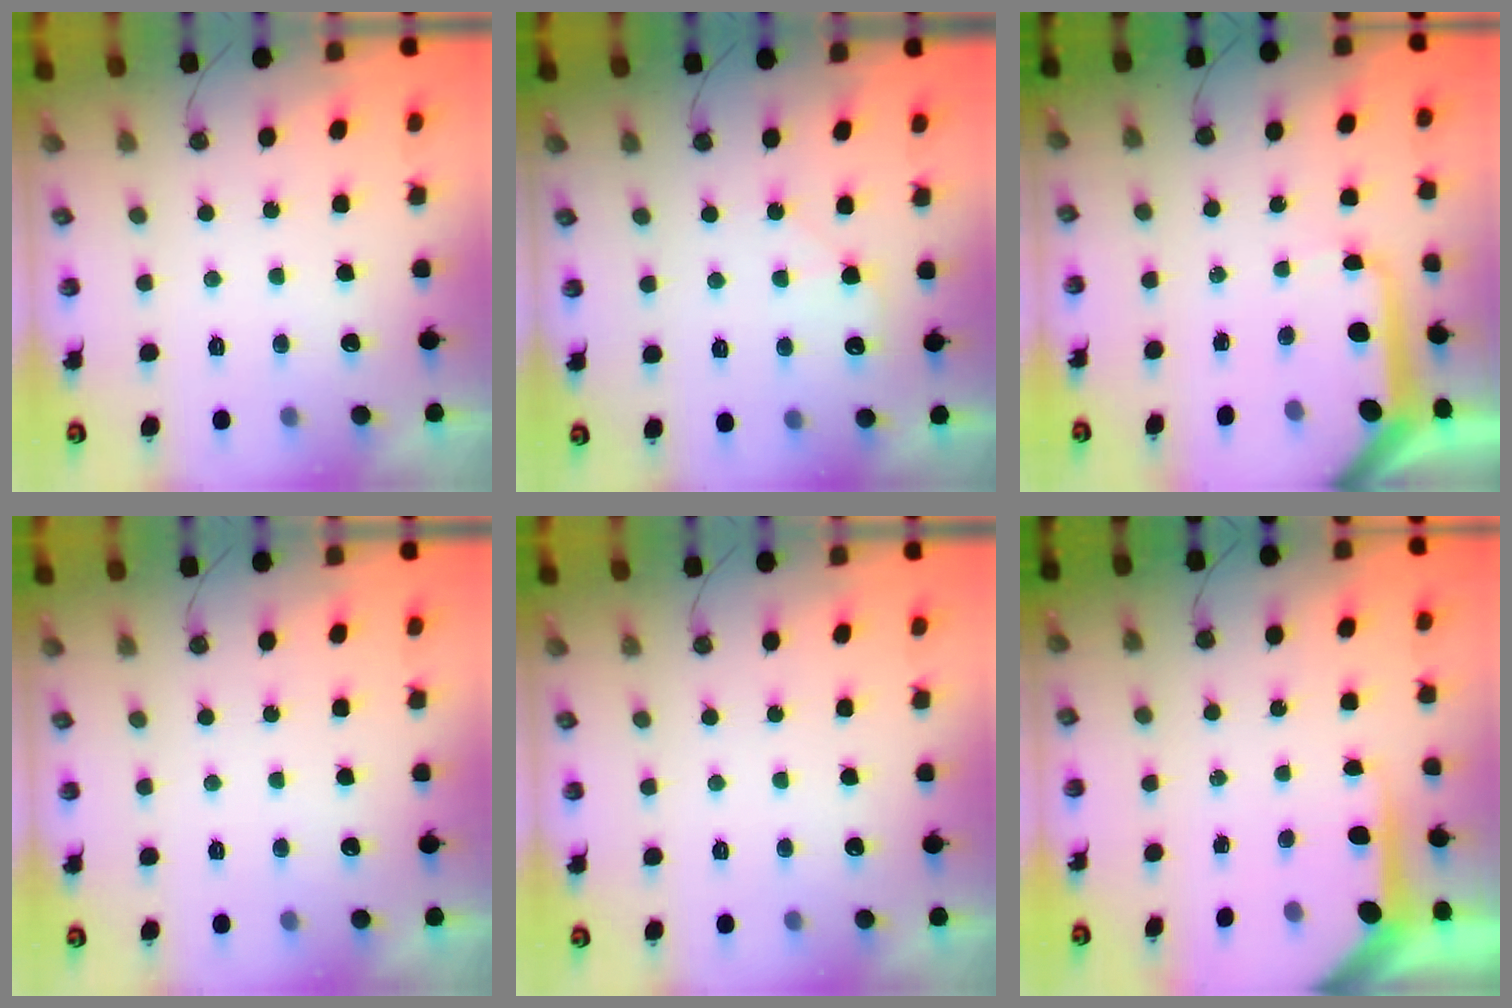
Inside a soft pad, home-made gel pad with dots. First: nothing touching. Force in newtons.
{"total": 5.1, "press": 5.0, "slide": 0.9}
{"total": 10.1, "press": 10.1, "slide": 1.1}
{"total": 0.0}
{"total": 0.0}
{"total": 6.1, "press": 6.1, "slide": 0.6}